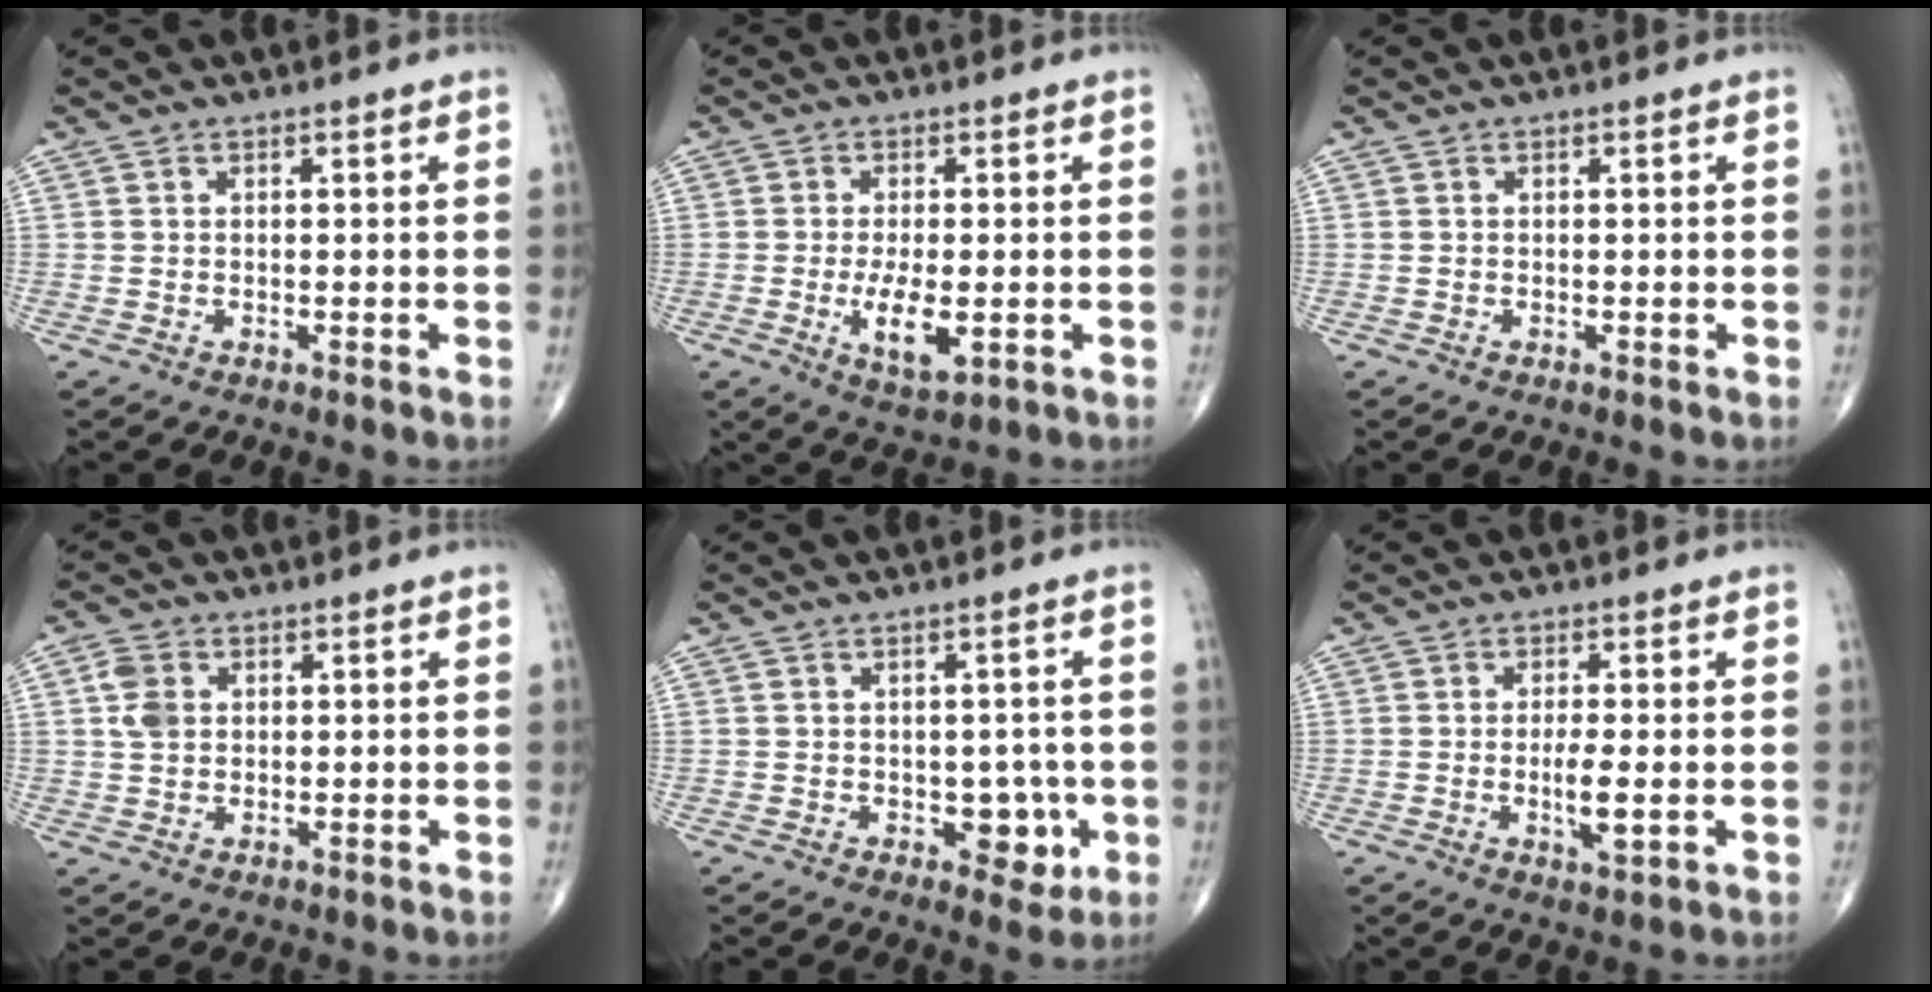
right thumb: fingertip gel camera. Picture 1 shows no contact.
{"total": 7.0, "force": [-1.6, 2.8, 6.3], "torque": [-0.112, -0.014, -0.021]}
{"total": 0.0}
{"total": 4.2, "force": [1.0, 3.1, 2.7], "torque": [-0.047, 0.002, 0.017]}
{"total": 5.5, "force": [-1.4, 3.6, 4.0], "torque": [-0.013, 0.003, -0.014]}
{"total": 4.8, "force": [-0.8, 1.2, 4.6], "torque": [-0.085, -0.010, -0.013]}